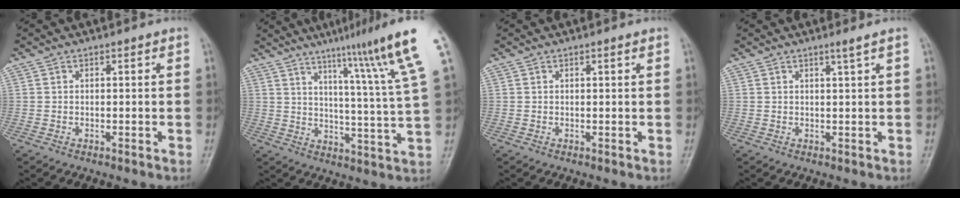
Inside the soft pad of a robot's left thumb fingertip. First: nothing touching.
{"total": 16.1, "force": [9.8, -0.9, 12.7], "torque": [-0.180, -0.053, 0.134]}
{"total": 0.5, "force": [0.4, 0.0, 0.4], "torque": [-0.005, 0.002, 0.007]}
{"total": 1.6, "force": [1.0, -0.5, 1.1], "torque": [-0.027, -0.012, 0.020]}